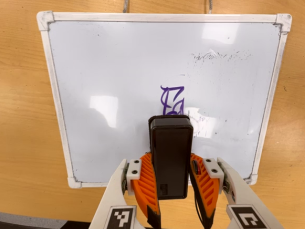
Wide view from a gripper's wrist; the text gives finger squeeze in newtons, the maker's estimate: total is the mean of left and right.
{"total": 7.4, "left": 6.8, "right": 8.0}